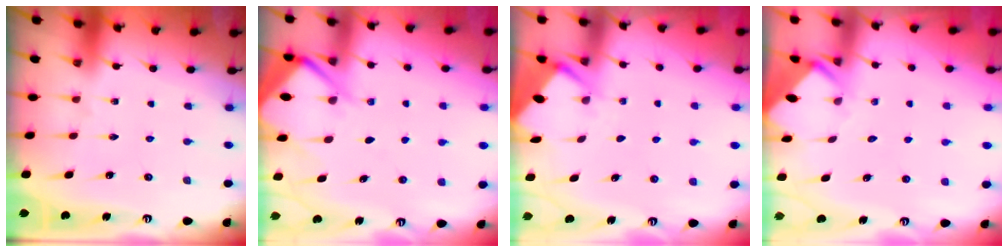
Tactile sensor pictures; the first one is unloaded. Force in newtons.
{"total": 6.8, "press": 6.7, "slide": 0.6}
{"total": 2.6, "press": 2.6, "slide": 0.4}
{"total": 3.4, "press": 3.4, "slide": 0.2}